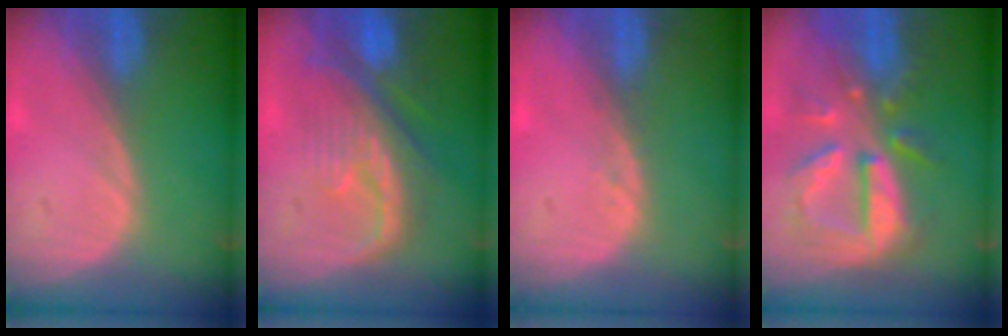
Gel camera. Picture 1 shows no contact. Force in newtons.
{"total": 10.2, "press": 8.9, "slide": 5.0}
{"total": 1.0, "press": 0.9, "slide": 0.3}
{"total": 10.7, "press": 9.4, "slide": 5.1}